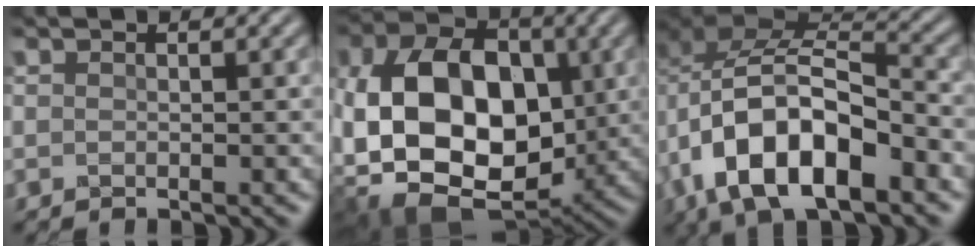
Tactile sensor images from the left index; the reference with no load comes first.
{"total": 14.6, "force": [-0.5, 10.3, 10.3], "torque": [-0.184, -0.011, 0.001]}
{"total": 11.9, "force": [-3.9, 7.0, 8.9], "torque": [-0.159, -0.002, -0.066]}